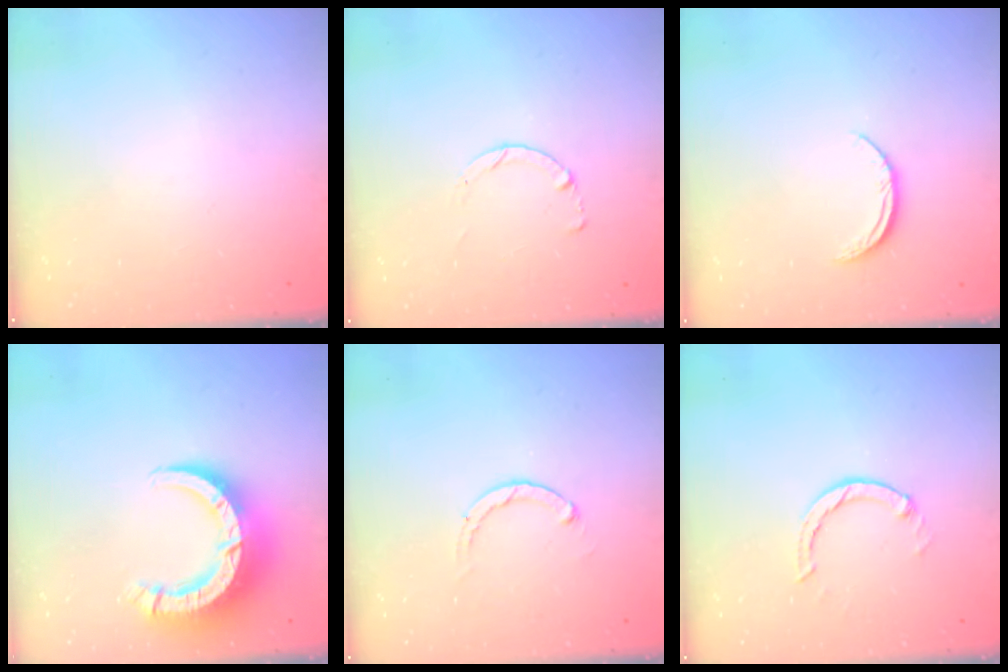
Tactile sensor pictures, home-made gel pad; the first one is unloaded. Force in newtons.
{"total": 0.0}
{"total": 7.2, "press": 7.1, "slide": 0.8}
{"total": 12.5, "press": 12.4, "slide": 1.3}
{"total": 1.1, "press": 1.0, "slide": 0.3}
{"total": 1.3, "press": 1.2, "slide": 0.3}